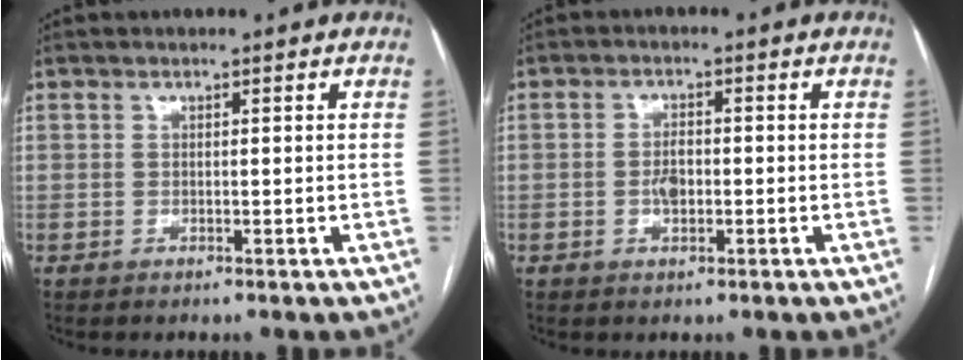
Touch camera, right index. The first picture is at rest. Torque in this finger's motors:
{"motor_torque": [0.71, 0.07, 0.21, 0.06]}